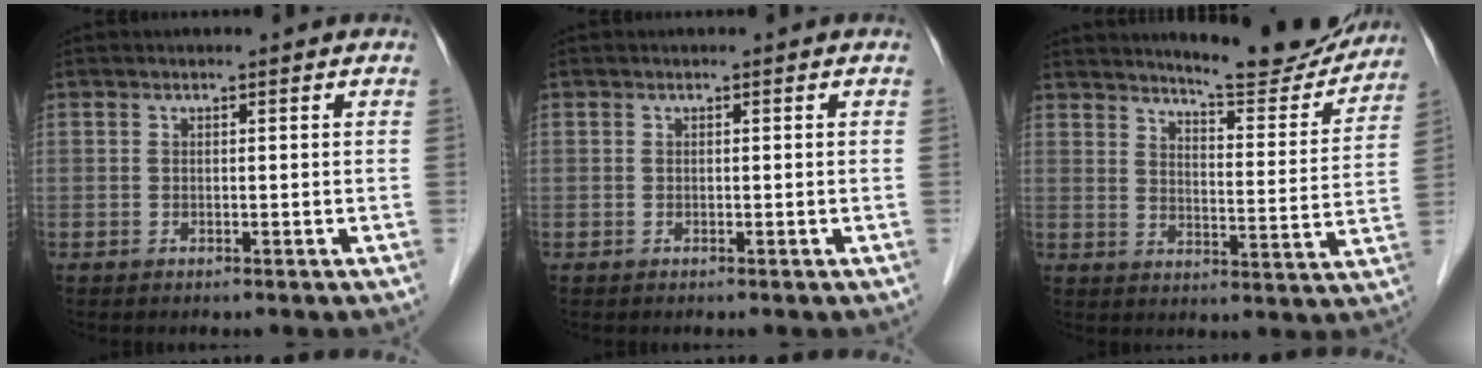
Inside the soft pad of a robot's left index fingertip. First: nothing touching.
{"total": 0.0}
{"total": 14.4, "force": [13.7, 1.6, 4.4], "torque": [-0.057, -0.037, 0.173]}